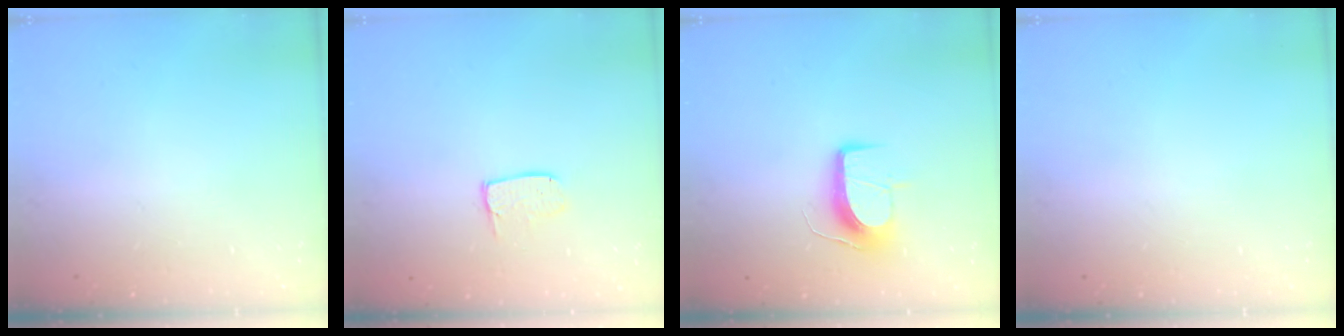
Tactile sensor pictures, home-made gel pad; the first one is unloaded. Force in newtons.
{"total": 6.7, "press": 6.7, "slide": 0.5}
{"total": 10.2, "press": 10.2, "slide": 0.0}
{"total": 0.0}